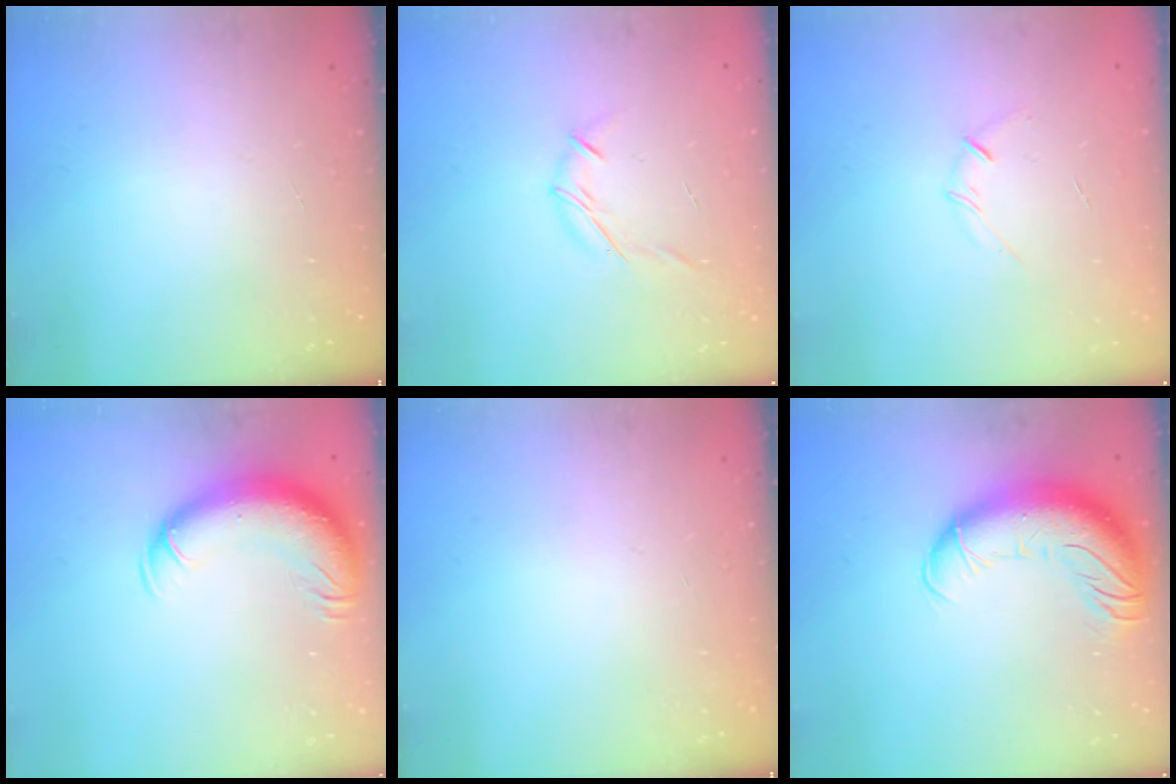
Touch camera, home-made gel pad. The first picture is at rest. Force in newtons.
{"total": 6.4, "press": 6.3, "slide": 0.9}
{"total": 4.1, "press": 4.0, "slide": 0.9}
{"total": 13.1, "press": 12.8, "slide": 3.1}
{"total": 0.0}
{"total": 16.7, "press": 16.2, "slide": 4.0}